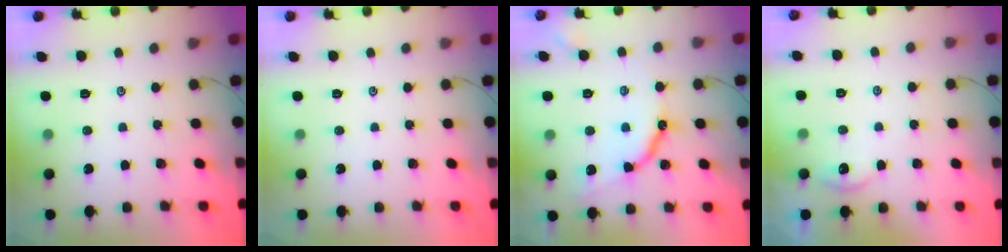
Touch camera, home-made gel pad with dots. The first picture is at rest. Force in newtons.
{"total": 0.0}
{"total": 9.6, "press": 9.6, "slide": 1.0}
{"total": 1.6, "press": 1.5, "slide": 0.3}